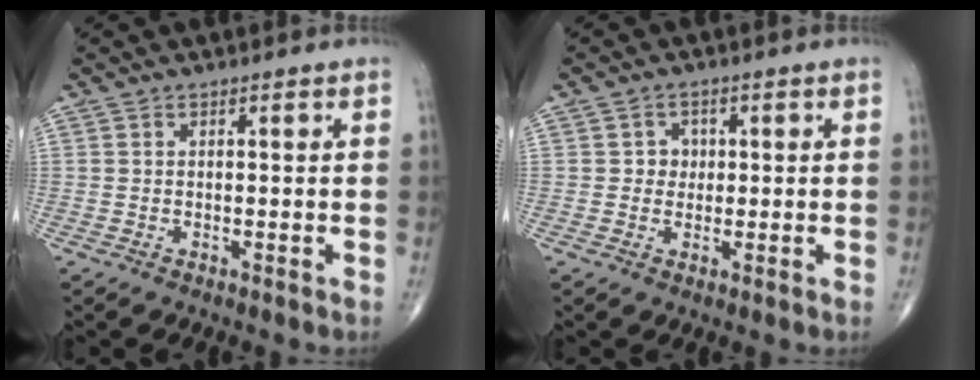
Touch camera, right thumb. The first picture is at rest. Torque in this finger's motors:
{"motor_torque": [-0.09, -0.17, -0.02, -0.13, 0.00]}